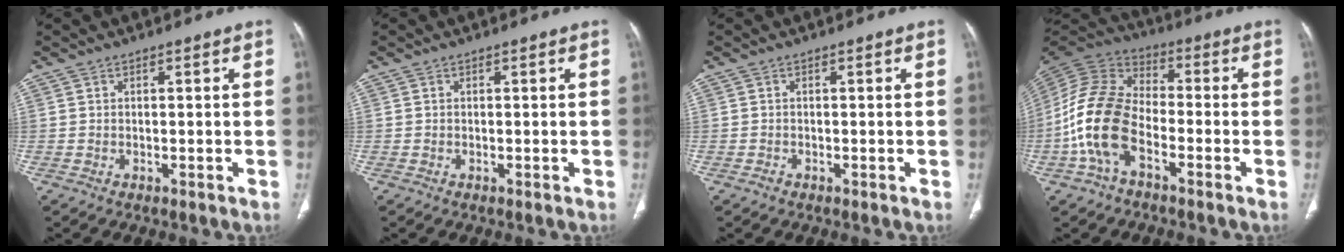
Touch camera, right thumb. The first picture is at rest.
{"total": 0.0}
{"total": 0.6, "force": [-0.4, 0.5, 0.2], "torque": [-0.005, 0.000, -0.011]}
{"total": 14.6, "force": [-4.8, 8.6, 10.8], "torque": [-0.222, 0.040, -0.101]}